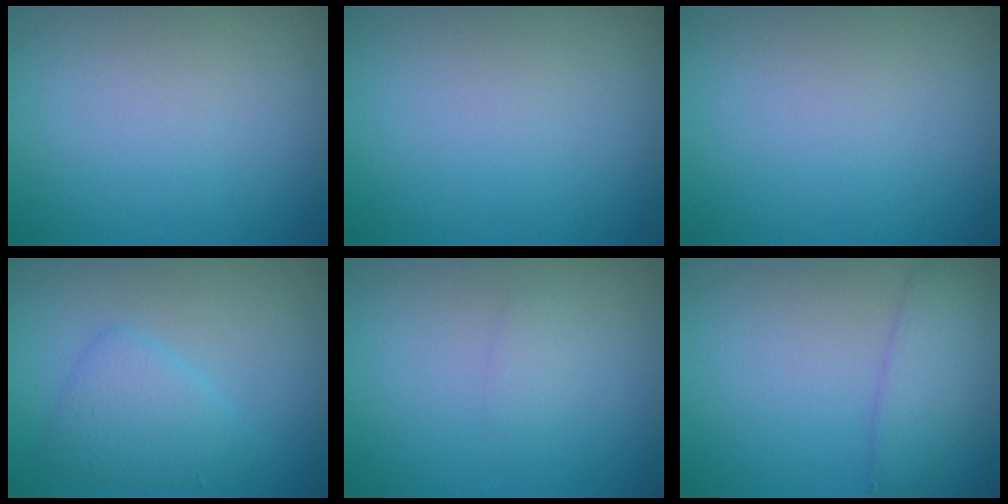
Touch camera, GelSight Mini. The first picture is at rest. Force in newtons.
{"total": 0.0}
{"total": 0.0}
{"total": 2.6, "press": 2.6, "slide": 0.1}
{"total": 0.7, "press": 0.7, "slide": 0.0}
{"total": 2.9, "press": 2.9, "slide": 0.1}